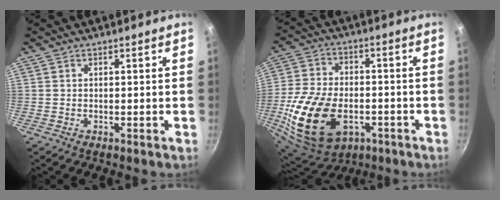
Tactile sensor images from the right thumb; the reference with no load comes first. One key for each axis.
{"total": 21.6, "fx": -6.2, "fy": 13.8, "fz": 15.4, "tx": -0.292, "ty": 0.016, "tz": -0.099}